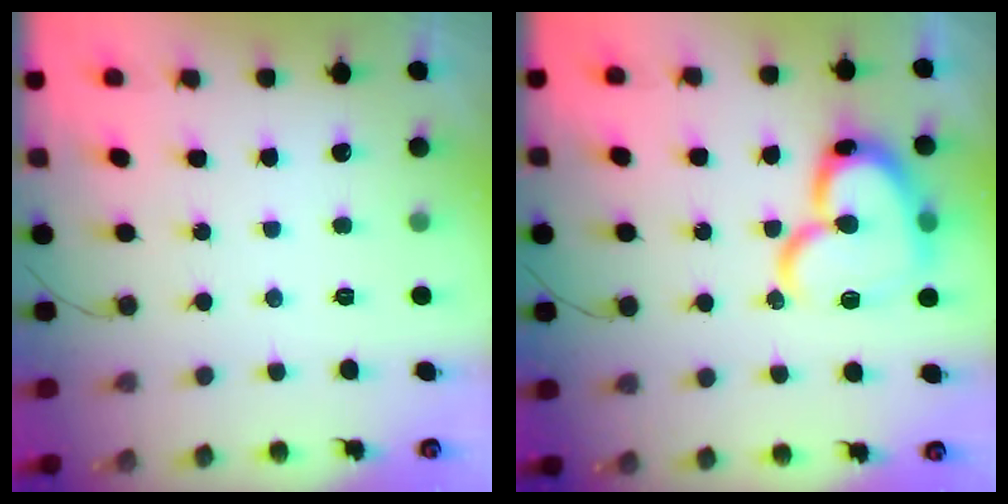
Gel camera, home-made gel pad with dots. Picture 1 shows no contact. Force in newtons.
{"total": 20.4, "press": 20.2, "slide": 2.2}